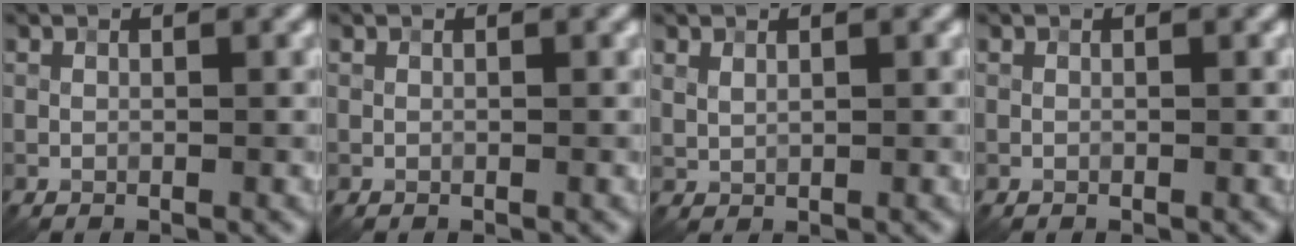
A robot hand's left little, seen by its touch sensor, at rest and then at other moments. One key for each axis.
{"total": 0.0}
{"total": 1.1, "fx": 0.7, "fy": 0.6, "fz": 0.6, "tx": -0.017, "ty": -0.001, "tz": 0.019}
{"total": 0.0}